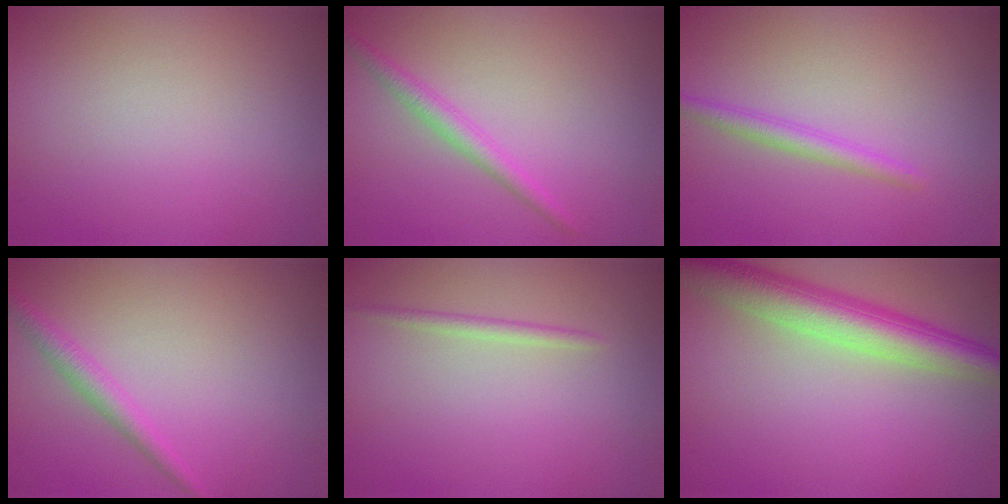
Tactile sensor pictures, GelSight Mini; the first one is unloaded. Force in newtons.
{"total": 2.0, "press": 1.9, "slide": 0.1}
{"total": 1.8, "press": 1.8, "slide": 0.1}
{"total": 1.9, "press": 1.9, "slide": 0.0}
{"total": 1.1, "press": 1.1, "slide": 0.0}
{"total": 6.6, "press": 6.6, "slide": 0.3}